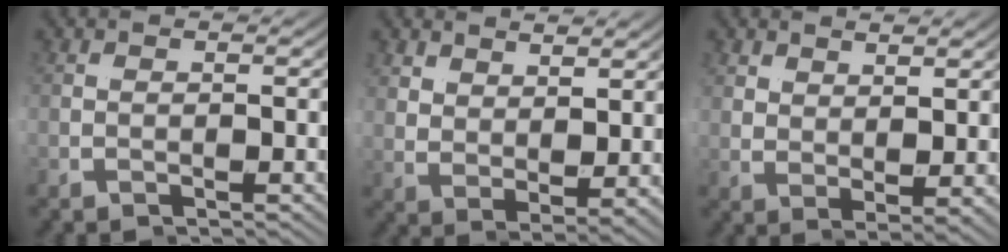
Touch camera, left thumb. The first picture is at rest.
{"total": 3.3, "force": [2.3, -2.3, -0.6], "torque": [0.006, 0.011, 0.040]}
{"total": 3.3, "force": [2.1, -2.6, -0.4], "torque": [0.013, 0.019, 0.031]}